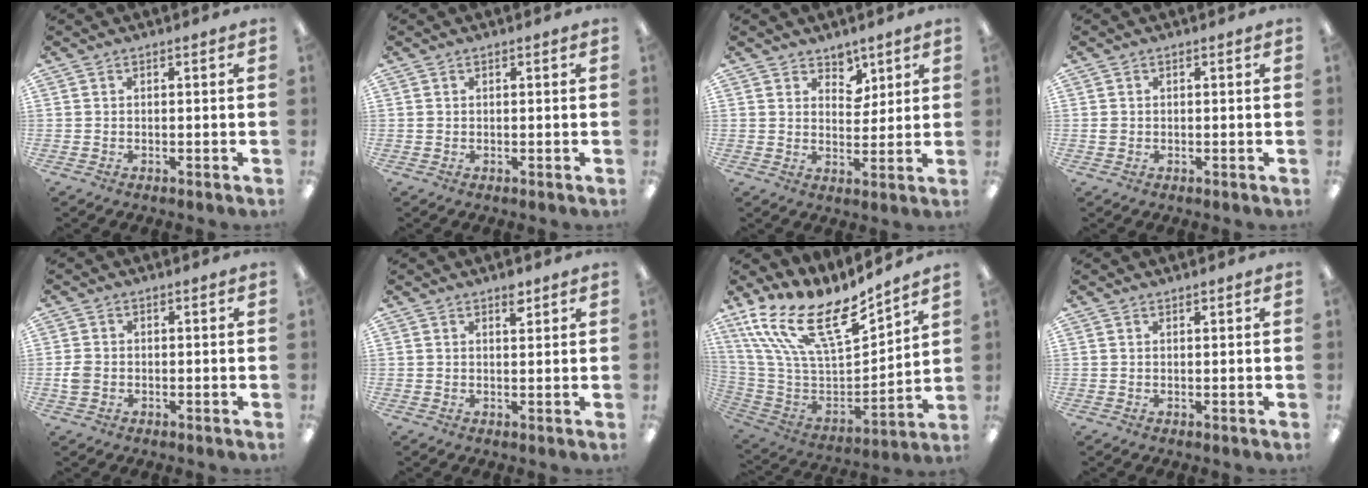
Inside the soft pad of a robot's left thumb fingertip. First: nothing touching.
{"total": 0.5, "force": [0.2, 0.5, 0.1], "torque": [-0.002, 0.005, 0.002]}
{"total": 5.3, "force": [4.0, 3.5, 0.4], "torque": [0.004, -0.027, 0.070]}
{"total": 1.0, "force": [-0.1, 0.9, 0.4], "torque": [-0.006, 0.004, -0.002]}
{"total": 3.0, "force": [-0.6, 2.5, 1.6], "torque": [-0.026, 0.007, -0.010]}
{"total": 2.1, "force": [1.5, 0.8, 1.1], "torque": [0.000, -0.010, 0.022]}
{"total": 21.1, "force": [13.9, 8.1, 13.6], "torque": [-0.253, -0.095, 0.247]}
{"total": 0.8, "force": [0.8, 0.2, 0.1], "torque": [-0.002, 0.001, 0.014]}